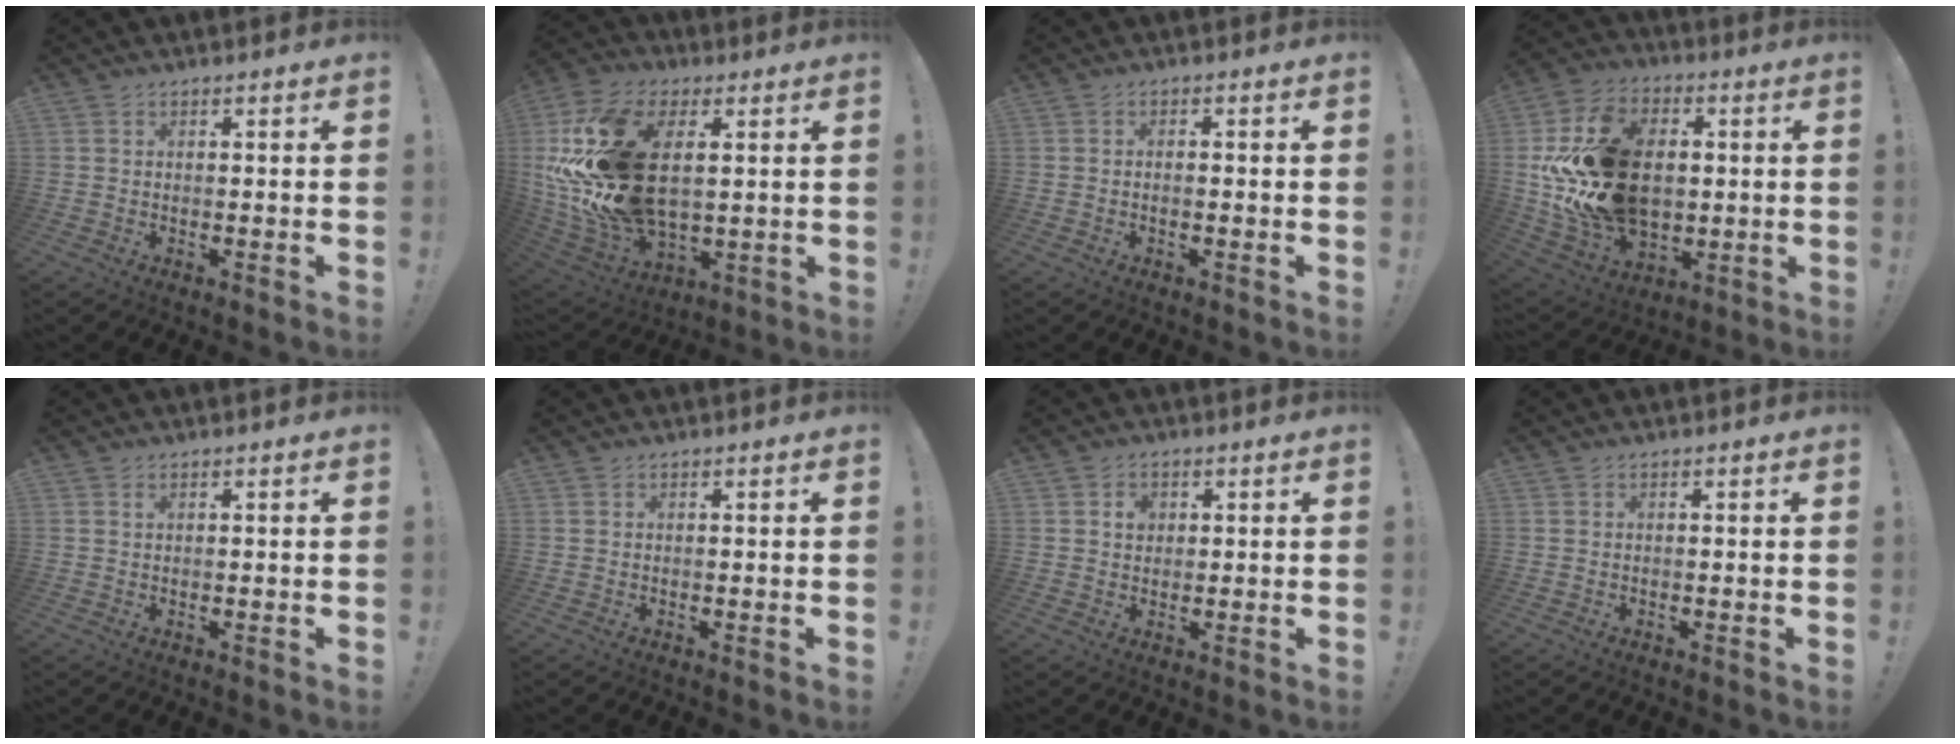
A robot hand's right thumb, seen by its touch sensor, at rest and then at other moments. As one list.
[{"total": 25.1, "force": [4.2, 15.6, 19.2], "torque": [-0.388, -0.008, 0.087]}, {"total": 1.5, "force": [-0.9, 0.3, 1.2], "torque": [-0.025, 0.005, -0.014]}, {"total": 25.1, "force": [0.6, 18.0, 17.4], "torque": [-0.309, 0.013, 0.028]}, {"total": 0.0}, {"total": 0.0}, {"total": 2.8, "force": [0.7, 2.3, 1.4], "torque": [-0.011, -0.002, 0.009]}, {"total": 0.0}]